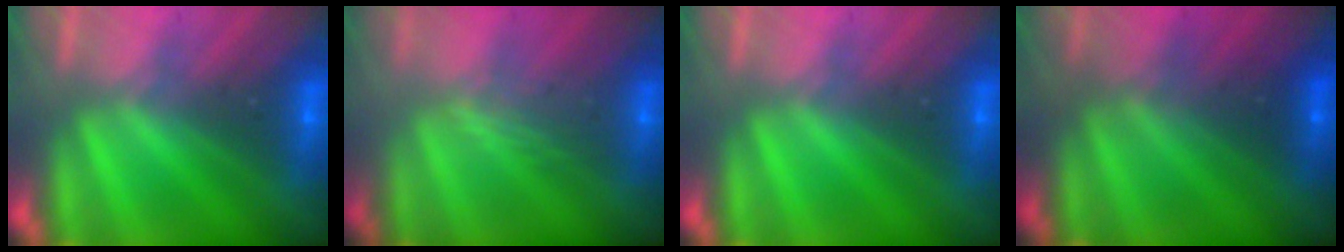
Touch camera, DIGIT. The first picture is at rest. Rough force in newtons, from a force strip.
{"total": 2.9}
{"total": 0.0}
{"total": 1.8}